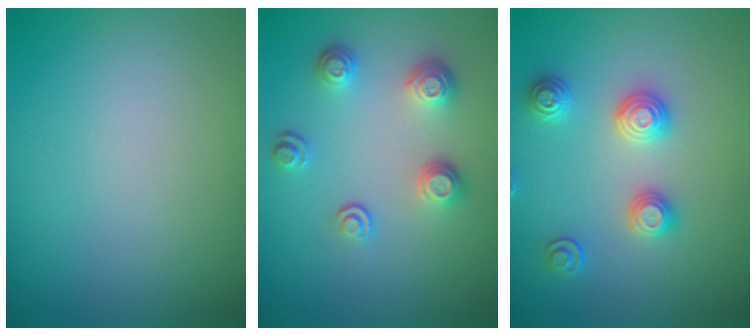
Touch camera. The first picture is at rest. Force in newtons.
{"total": 3.1, "press": 2.5, "slide": 1.9}
{"total": 2.8, "press": 2.8, "slide": 0.2}